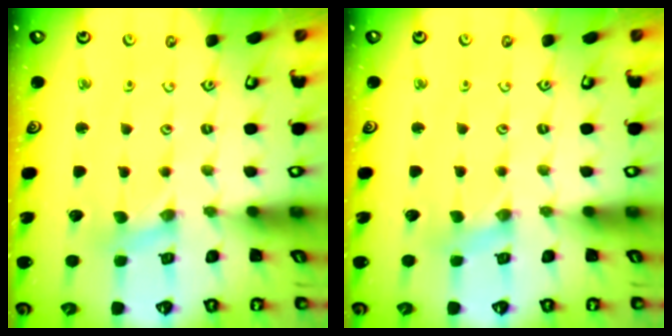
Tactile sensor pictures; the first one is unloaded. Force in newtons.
{"total": 0.0}